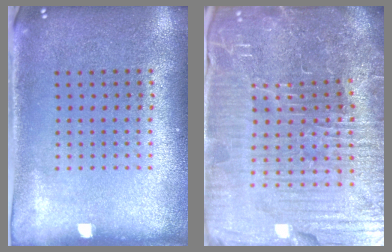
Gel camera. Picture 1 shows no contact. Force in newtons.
{"total": 7.5, "press": 6.7, "slide": 3.4}